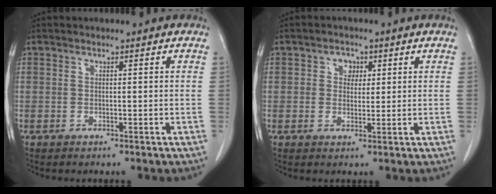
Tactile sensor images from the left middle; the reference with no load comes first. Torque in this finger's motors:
{"motor_torque": [0.43, -0.30, 0.00, 0.02]}